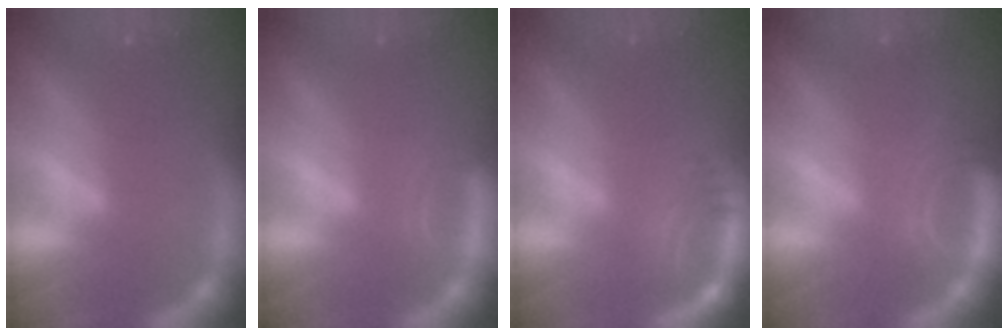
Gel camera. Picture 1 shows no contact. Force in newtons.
{"total": 1.9}
{"total": 4.0}
{"total": 4.5}